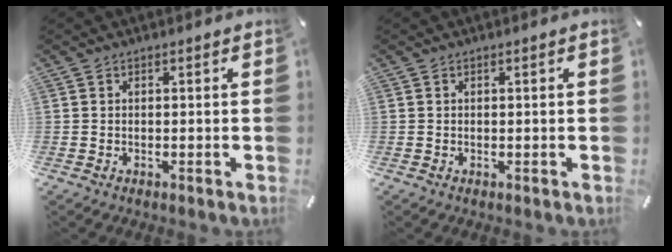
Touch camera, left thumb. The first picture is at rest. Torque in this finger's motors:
{"motor_torque": [0.28, 0.36, -0.10, -0.08, 0.03]}